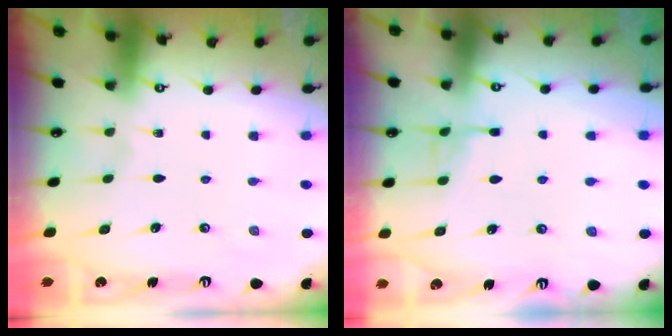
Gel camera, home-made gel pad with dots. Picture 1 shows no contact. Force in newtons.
{"total": 6.2, "press": 6.2, "slide": 0.5}